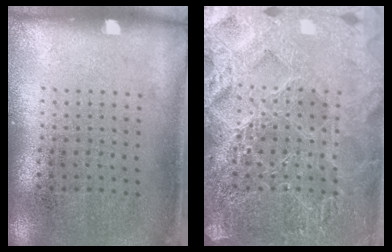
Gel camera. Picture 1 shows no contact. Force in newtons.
{"total": 6.2, "press": 6.2, "slide": 0.8}